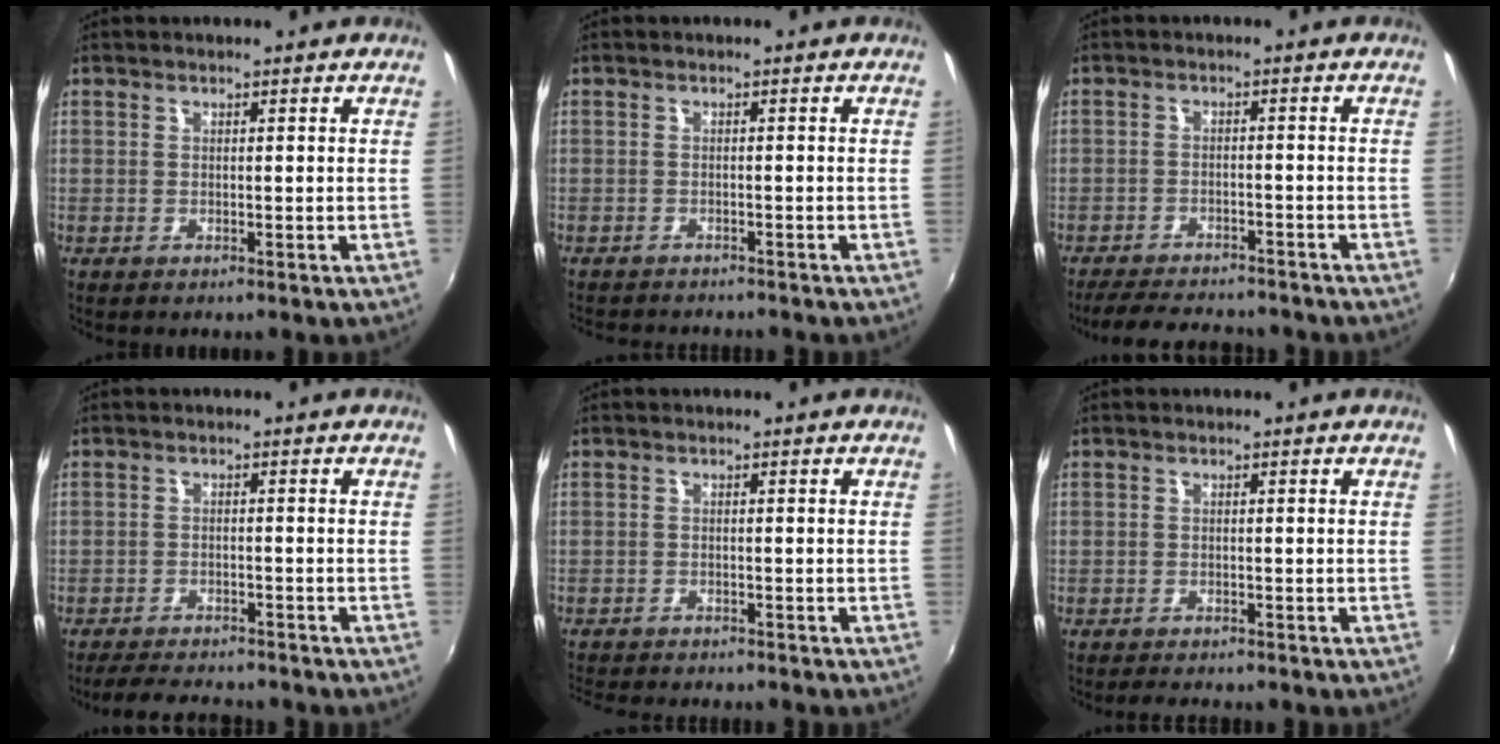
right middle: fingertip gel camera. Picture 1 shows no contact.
{"total": 4.9, "force": [-4.6, 0.9, 1.4], "torque": [-0.040, -0.014, -0.068]}
{"total": 11.1, "force": [-9.8, 2.9, 4.1], "torque": [-0.100, -0.006, -0.143]}
{"total": 7.6, "force": [-6.9, 1.6, 2.6], "torque": [-0.071, -0.005, -0.103]}
{"total": 6.6, "force": [-6.2, 1.0, 2.2], "torque": [-0.058, -0.017, -0.095]}
{"total": 3.2, "force": [-3.0, 0.7, 1.0], "torque": [-0.031, -0.008, -0.046]}